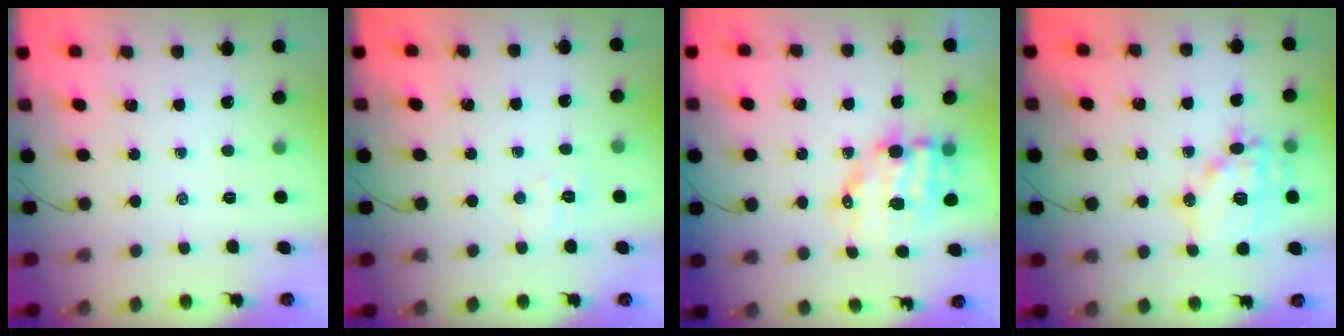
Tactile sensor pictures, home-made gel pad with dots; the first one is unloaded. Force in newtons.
{"total": 5.0, "press": 4.8, "slide": 1.1}
{"total": 11.8, "press": 11.6, "slide": 2.2}
{"total": 15.0, "press": 14.7, "slide": 2.7}